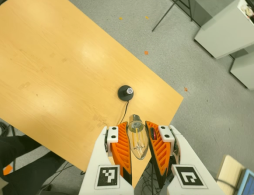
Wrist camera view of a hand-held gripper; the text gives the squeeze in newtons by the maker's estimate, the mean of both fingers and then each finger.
{"total": 21.5, "left": 23.5, "right": 19.5}